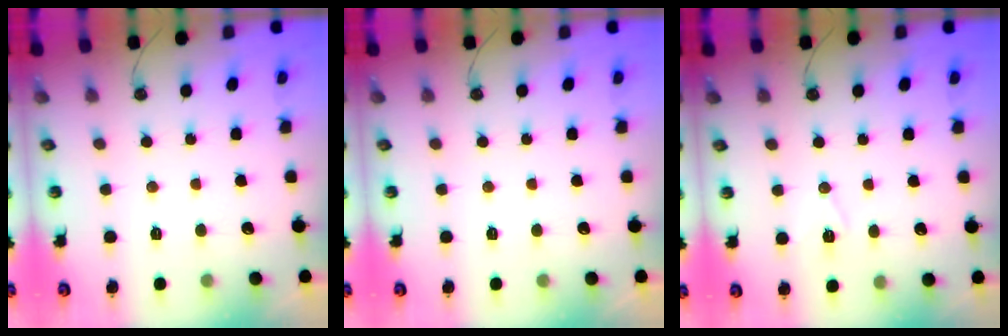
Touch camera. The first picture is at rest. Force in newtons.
{"total": 0.0}
{"total": 6.8, "press": 5.7, "slide": 3.7}